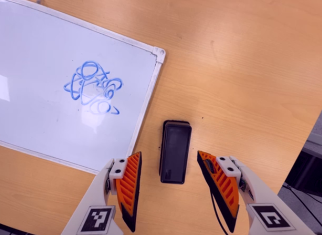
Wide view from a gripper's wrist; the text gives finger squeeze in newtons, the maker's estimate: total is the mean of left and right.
{"total": 0.0}